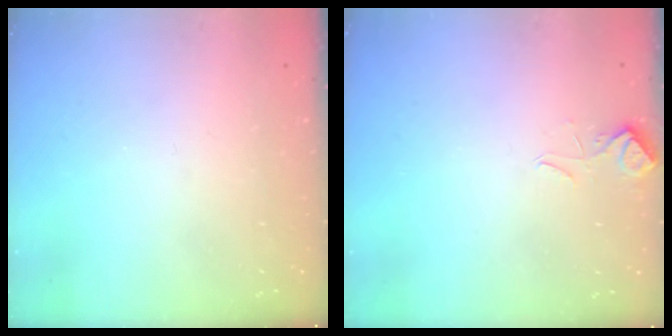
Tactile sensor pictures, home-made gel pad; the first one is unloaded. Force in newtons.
{"total": 3.0, "press": 3.0, "slide": 0.5}